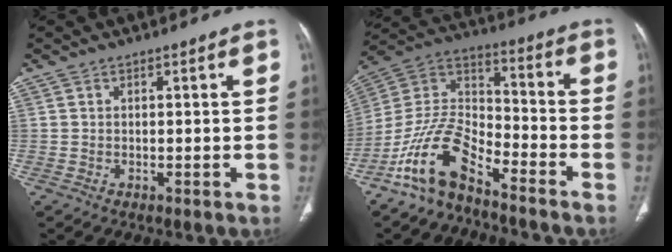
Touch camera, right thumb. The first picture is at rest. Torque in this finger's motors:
{"motor_torque": [2.61, 0.76, 1.14, -1.63, 0.48]}